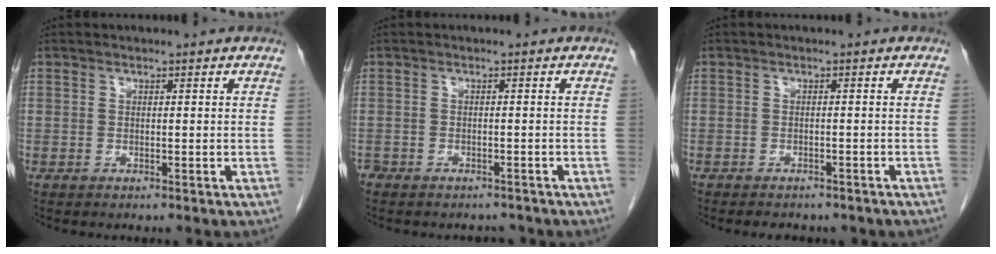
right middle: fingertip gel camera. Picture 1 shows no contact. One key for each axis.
{"total": 4.2, "fx": -3.7, "fy": 1.9, "fz": 0.4, "tx": -0.004, "ty": 0.005, "tz": -0.055}
{"total": 5.7, "fx": -4.8, "fy": 2.3, "fz": 2.1, "tx": -0.027, "ty": -0.001, "tz": -0.047}